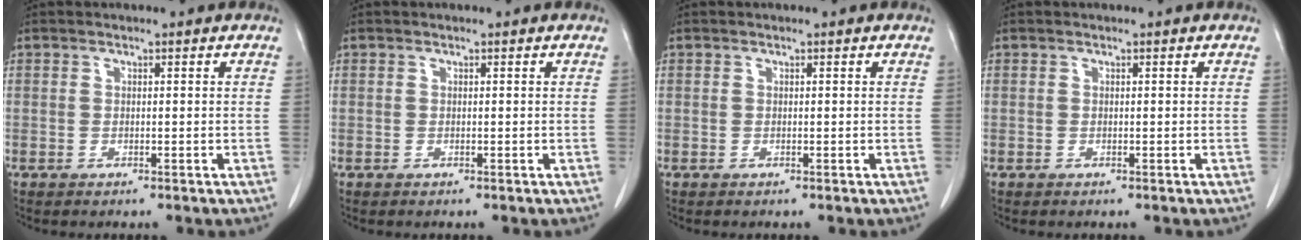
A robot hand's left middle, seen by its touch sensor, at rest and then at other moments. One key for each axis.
{"total": 0.0}
{"total": 0.0}
{"total": 0.0}